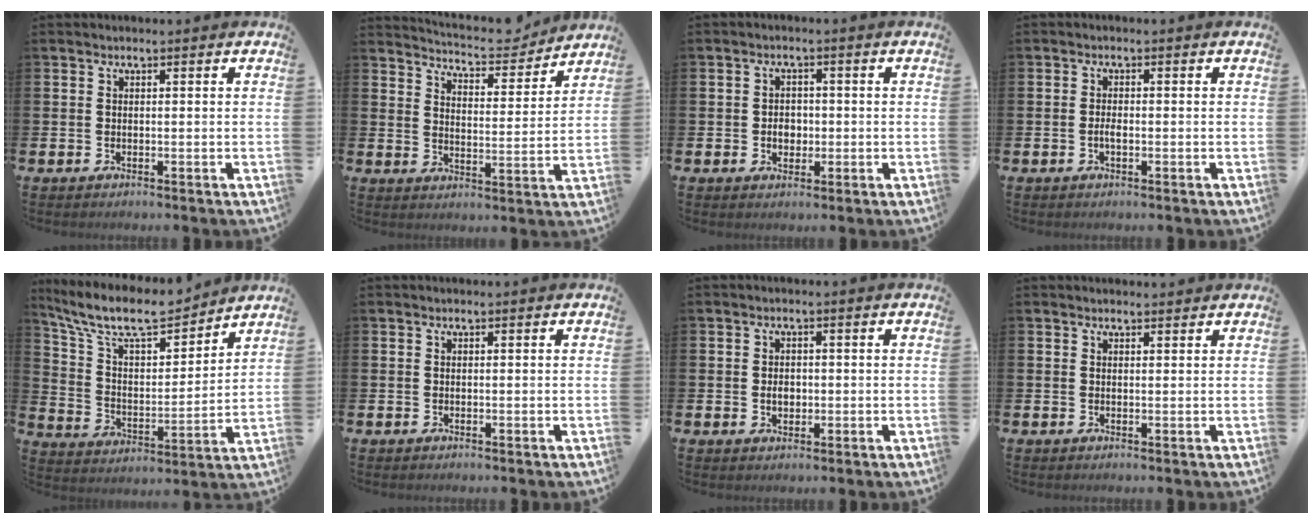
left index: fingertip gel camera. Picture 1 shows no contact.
{"total": 5.8, "force": [5.7, 0.7, 0.9], "torque": [-0.029, -0.042, 0.096]}
{"total": 2.7, "force": [-0.4, 2.2, 1.5], "torque": [-0.017, 0.000, -0.014]}
{"total": 1.3, "force": [-0.4, 0.5, 1.2], "torque": [-0.021, 0.000, -0.008]}
{"total": 10.6, "force": [9.4, 2.8, 3.9], "torque": [-0.116, -0.057, 0.166]}
{"total": 0.0}
{"total": 2.2, "force": [-0.1, 1.6, 1.5], "torque": [-0.013, 0.000, -0.008]}
{"total": 0.8, "force": [0.8, 0.1, 0.2], "torque": [0.004, -0.002, 0.013]}